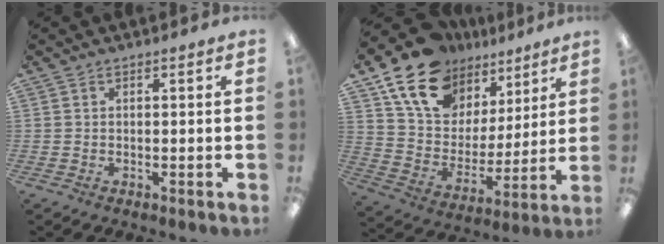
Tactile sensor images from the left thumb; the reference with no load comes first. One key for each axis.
{"total": 17.8, "fx": 12.7, "fy": 11.0, "fz": 6.0, "tx": -0.130, "ty": -0.066, "tz": 0.239}